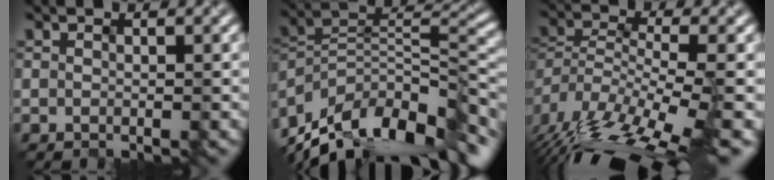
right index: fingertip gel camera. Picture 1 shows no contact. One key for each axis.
{"total": 13.5, "fx": -9.6, "fy": 6.1, "fz": 7.3, "tx": -0.153, "ty": 0.016, "tz": -0.163}
{"total": 14.1, "fx": -9.5, "fy": 4.5, "fz": 9.3, "tx": -0.181, "ty": -0.008, "tz": -0.139}